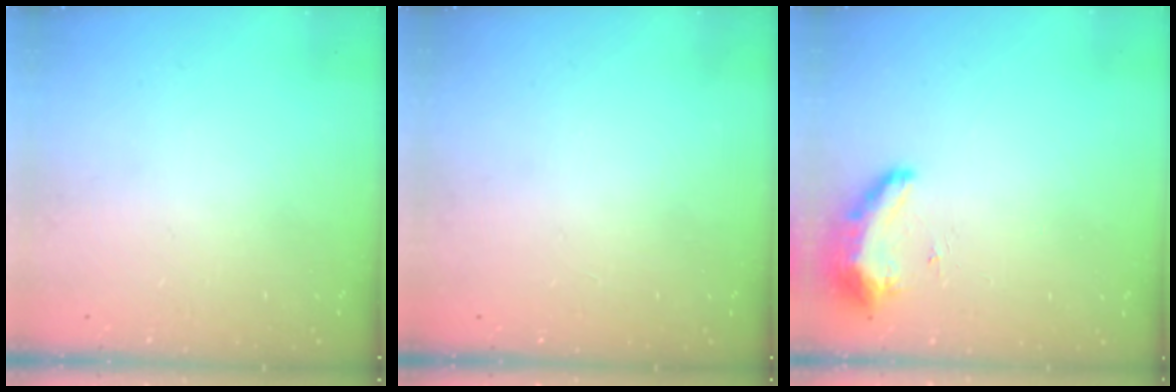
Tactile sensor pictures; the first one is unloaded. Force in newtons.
{"total": 0.0}
{"total": 8.3, "press": 8.2, "slide": 1.6}